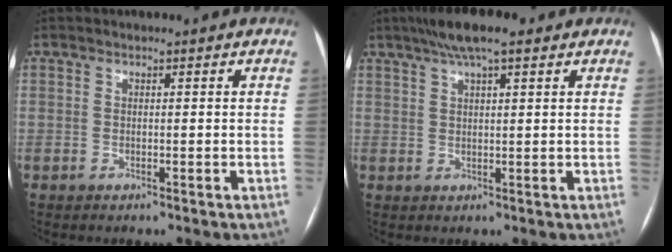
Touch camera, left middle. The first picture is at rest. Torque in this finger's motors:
{"motor_torque": [0.56, -0.53, 0.12, 0.02]}